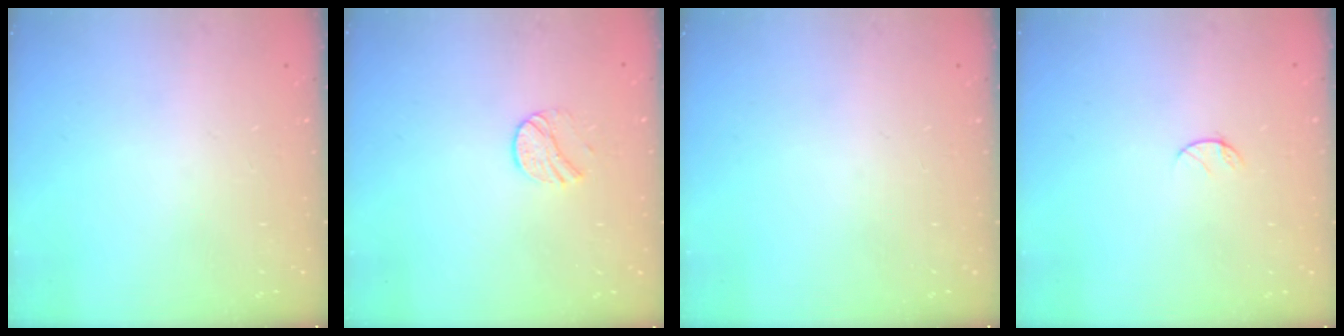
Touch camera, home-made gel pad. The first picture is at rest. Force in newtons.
{"total": 7.7, "press": 7.7, "slide": 0.6}
{"total": 0.0}
{"total": 4.7, "press": 4.6, "slide": 0.5}